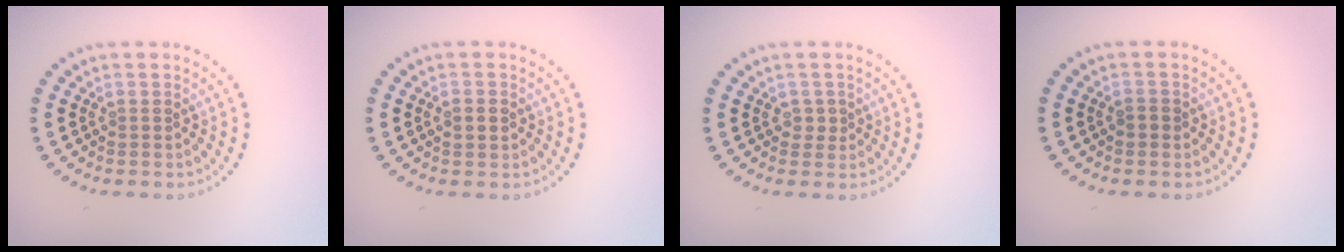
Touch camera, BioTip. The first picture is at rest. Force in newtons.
{"total": 2.0, "press": 2.0, "slide": 0.0}
{"total": 1.0, "press": 0.9, "slide": 0.4}
{"total": 0.9, "press": 0.9, "slide": 0.1}